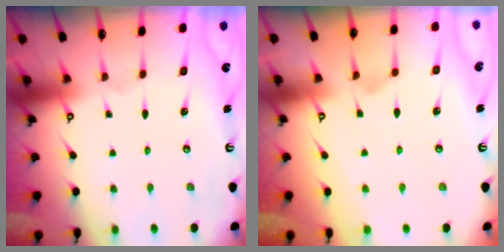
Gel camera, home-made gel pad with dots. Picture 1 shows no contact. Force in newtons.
{"total": 1.1, "press": 0.3, "slide": 1.0}